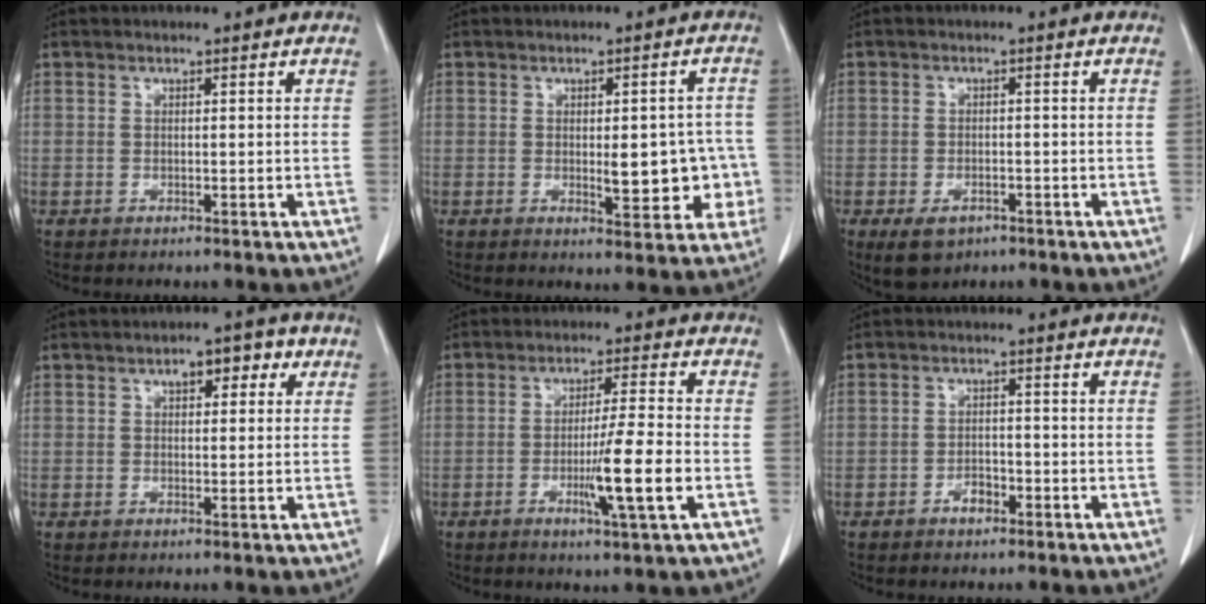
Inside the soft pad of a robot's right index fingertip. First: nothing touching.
{"total": 8.1, "force": [-1.1, 3.2, 7.4], "torque": [-0.085, 0.012, -0.007]}
{"total": 4.6, "force": [-2.7, 2.6, 2.6], "torque": [-0.049, -0.005, -0.036]}
{"total": 4.4, "force": [2.0, 1.9, 3.4], "torque": [-0.046, 0.015, 0.025]}
{"total": 8.9, "force": [-2.5, -0.6, 8.5], "torque": [-0.145, -0.015, -0.044]}
{"total": 2.4, "force": [-1.5, 1.2, 1.4], "torque": [-0.022, 0.005, -0.024]}